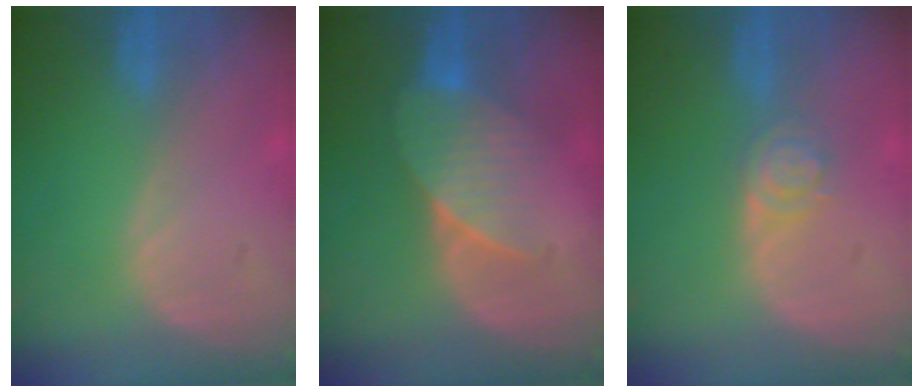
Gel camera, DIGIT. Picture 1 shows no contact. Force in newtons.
{"total": 7.1, "press": 6.4, "slide": 3.0}
{"total": 3.9, "press": 3.5, "slide": 1.8}